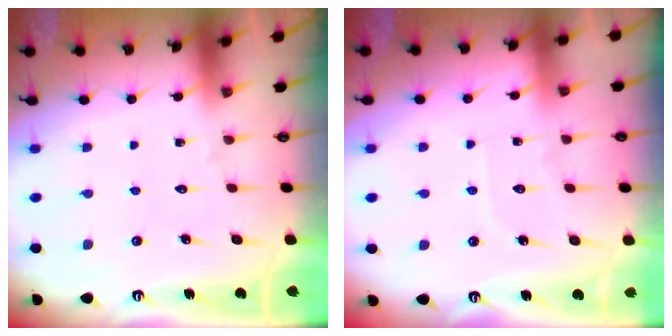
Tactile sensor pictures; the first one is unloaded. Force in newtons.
{"total": 5.0, "press": 5.0, "slide": 0.6}